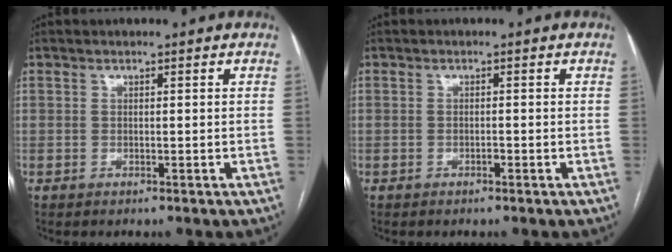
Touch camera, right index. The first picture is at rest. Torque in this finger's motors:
{"motor_torque": [0.12, 0.08, 0.15, 0.03]}